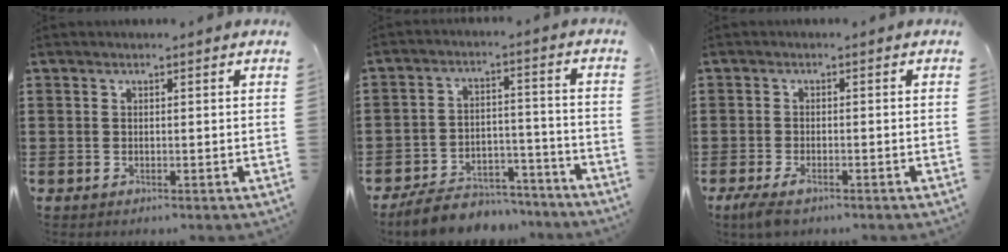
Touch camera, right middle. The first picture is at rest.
{"total": 7.0, "force": [-6.7, 1.9, 0.8], "torque": [-0.012, 0.021, -0.132]}
{"total": 2.4, "force": [-1.6, 0.6, 1.7], "torque": [-0.052, -0.009, -0.035]}